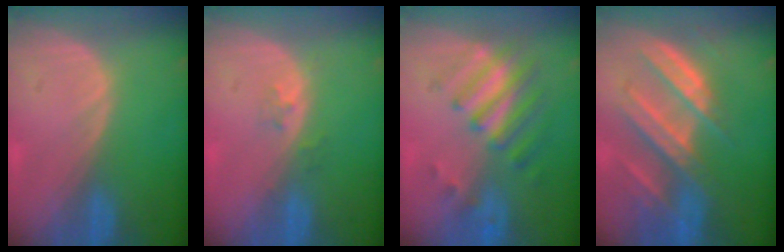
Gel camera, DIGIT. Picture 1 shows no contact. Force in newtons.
{"total": 1.9, "press": 1.4, "slide": 1.2}
{"total": 7.7, "press": 6.8, "slide": 3.5}
{"total": 9.0, "press": 8.2, "slide": 3.6}